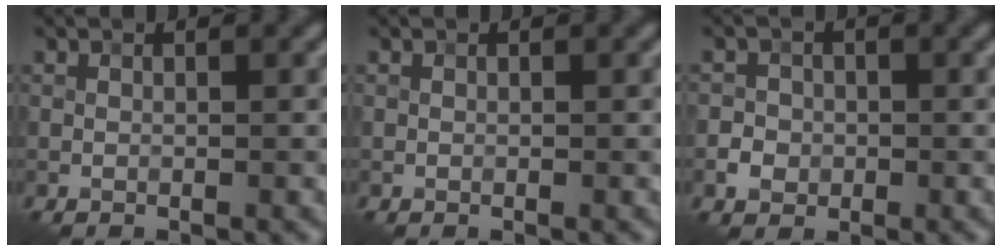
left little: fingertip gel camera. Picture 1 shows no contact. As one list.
[{"total": 0.0}, {"total": 1.9, "force": [-0.5, 1.7, 0.6], "torque": [0.000, -0.001, -0.011]}]